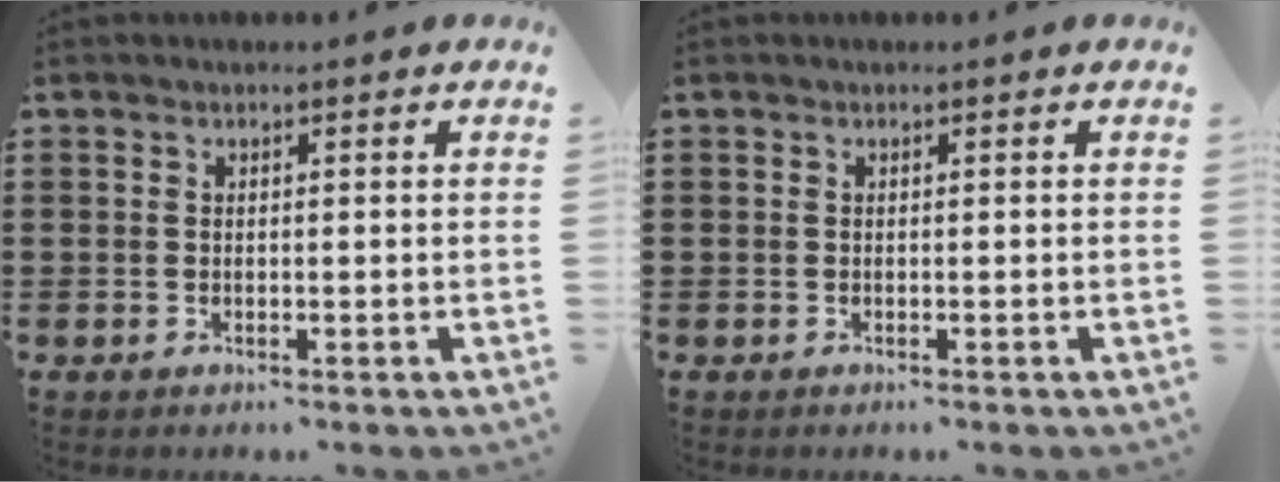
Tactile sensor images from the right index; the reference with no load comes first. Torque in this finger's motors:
{"motor_torque": [0.12, 0.09, -0.01, 0.02]}